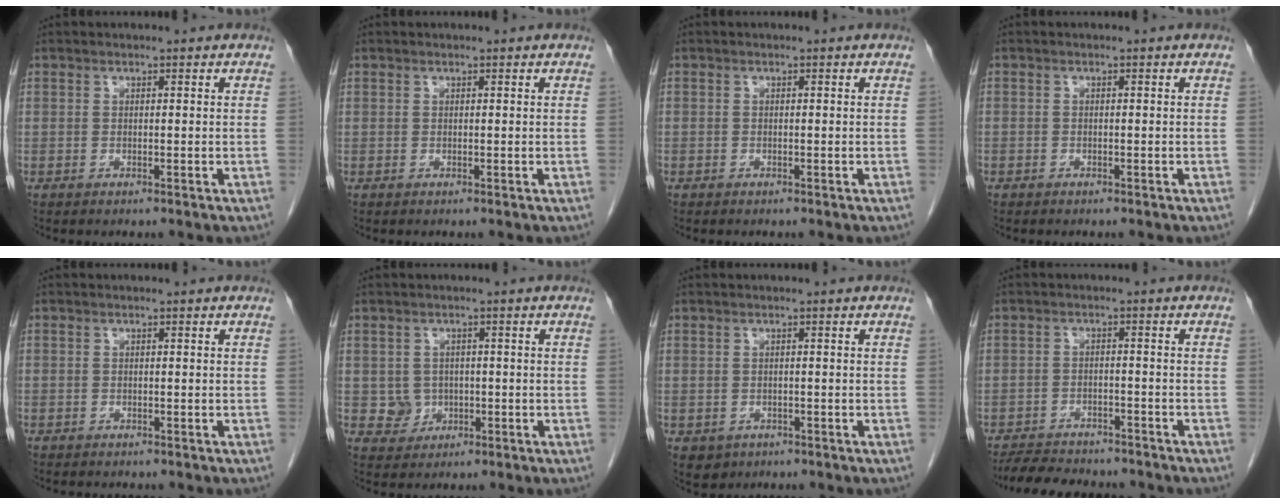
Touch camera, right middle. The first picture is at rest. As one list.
[{"total": 0.0}, {"total": 0.6, "force": [-0.4, 0.4, 0.0], "torque": [-0.007, 0.002, -0.008]}, {"total": 0.9, "force": [-0.7, 0.6, 0.1], "torque": [-0.010, 0.001, -0.012]}, {"total": 1.6, "force": [-1.4, 0.8, 0.3], "torque": [-0.011, -0.002, -0.018]}, {"total": 3.3, "force": [-0.5, 3.3, 0.4], "torque": [0.002, 0.008, -0.001]}, {"total": 2.7, "force": [-1.4, 2.3, 0.5], "torque": [-0.008, 0.005, -0.015]}, {"total": 9.8, "force": [-8.9, 2.8, 3.1], "torque": [-0.050, -0.002, -0.130]}]